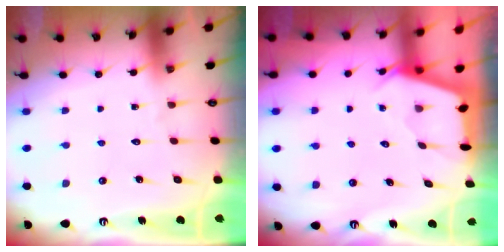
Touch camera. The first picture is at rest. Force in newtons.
{"total": 2.6, "press": 2.5, "slide": 0.3}